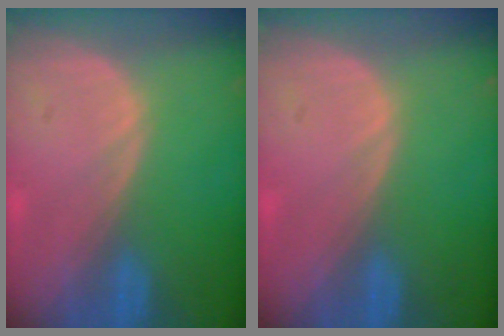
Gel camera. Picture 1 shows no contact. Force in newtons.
{"total": 0.0}